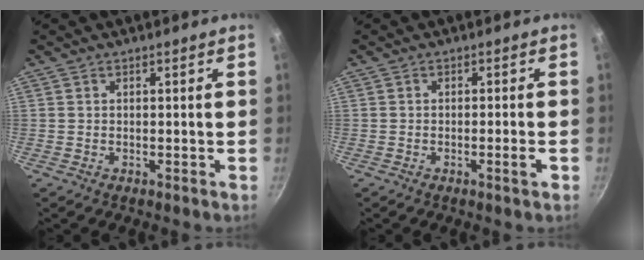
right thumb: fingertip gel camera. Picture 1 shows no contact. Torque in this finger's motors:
{"motor_torque": [0.09, -0.26, -0.14, 0.63, -0.04]}